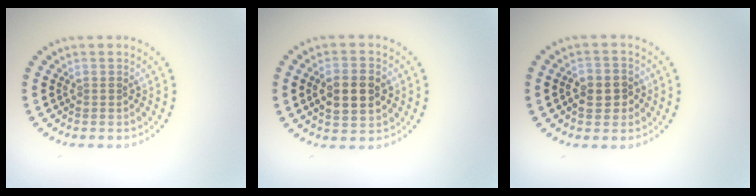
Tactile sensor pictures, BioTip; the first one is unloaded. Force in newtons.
{"total": 4.5, "press": 4.5, "slide": 0.3}
{"total": 2.8, "press": 2.7, "slide": 0.6}